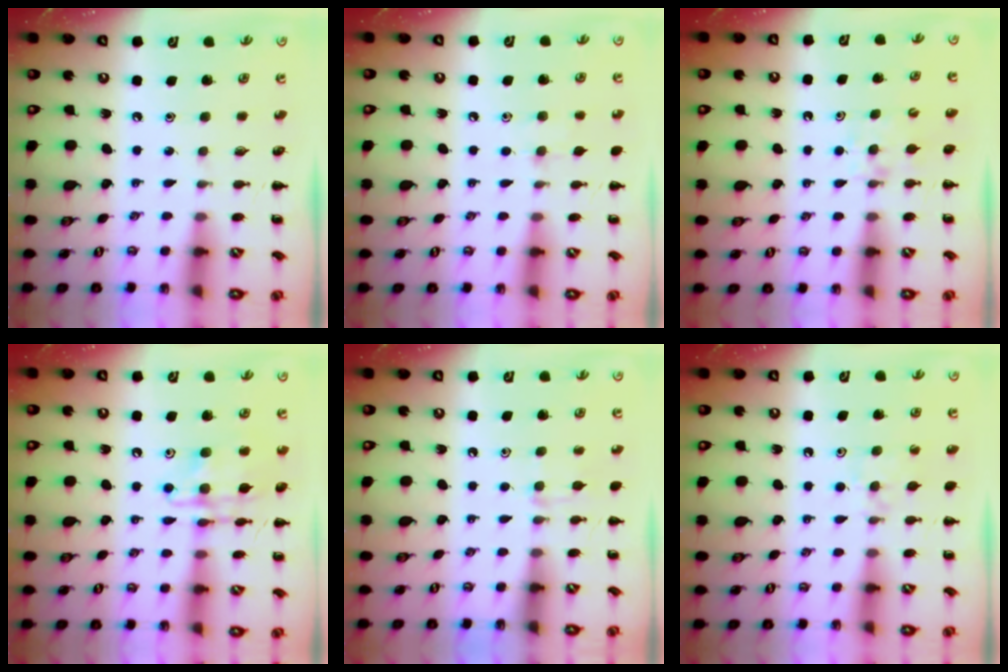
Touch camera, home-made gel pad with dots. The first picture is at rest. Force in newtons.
{"total": 5.5, "press": 5.1, "slide": 2.0}
{"total": 4.7, "press": 4.4, "slide": 1.4}
{"total": 13.5, "press": 13.4, "slide": 1.8}
{"total": 6.6, "press": 6.3, "slide": 2.1}
{"total": 6.2, "press": 5.9, "slide": 1.9}